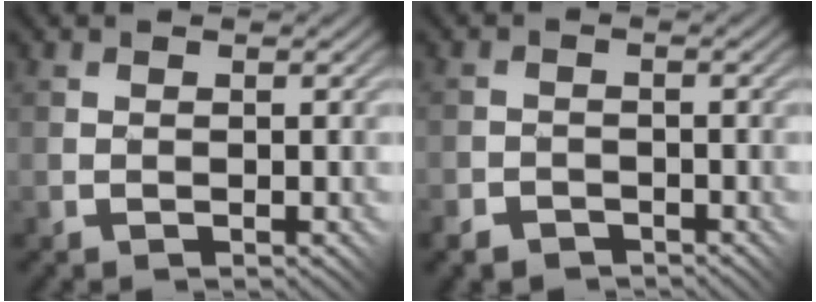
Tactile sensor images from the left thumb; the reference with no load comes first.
{"total": 2.7, "force": [-2.3, 1.4, 0.3], "torque": [-0.001, 0.002, -0.046]}